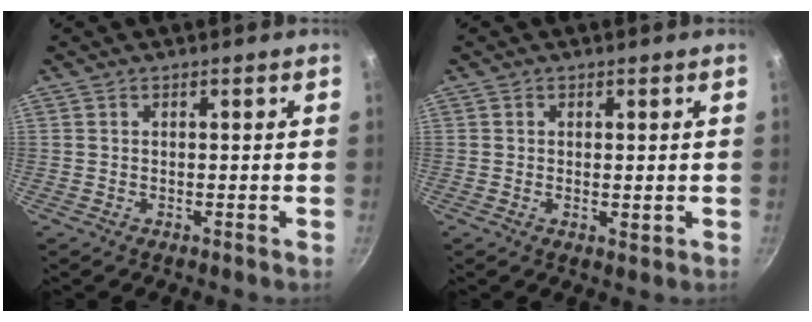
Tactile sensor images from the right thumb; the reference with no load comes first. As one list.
[{"total": 1.4, "force": [0.1, 0.8, 1.2], "torque": [-0.019, -0.004, 0.001]}]